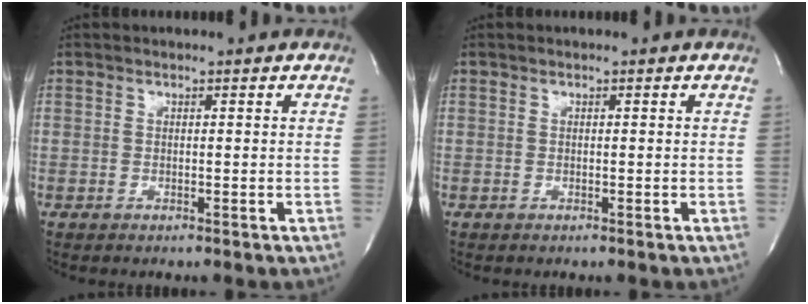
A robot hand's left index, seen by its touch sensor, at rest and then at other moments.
{"total": 0.0}